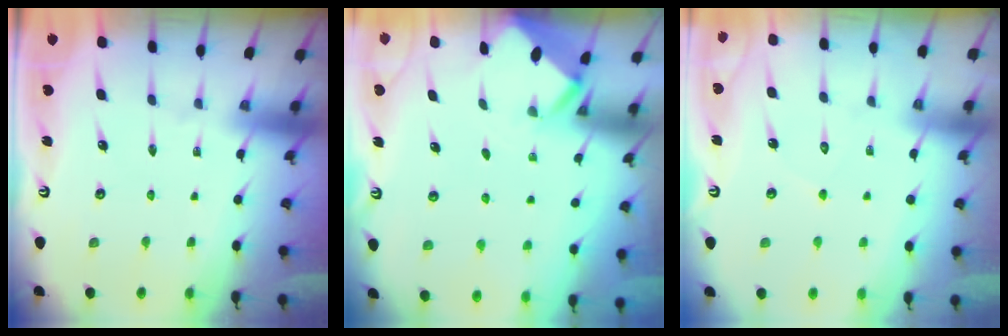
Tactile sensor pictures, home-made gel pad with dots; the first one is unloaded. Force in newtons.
{"total": 2.2, "press": 2.2, "slide": 0.2}
{"total": 6.1, "press": 6.0, "slide": 0.7}